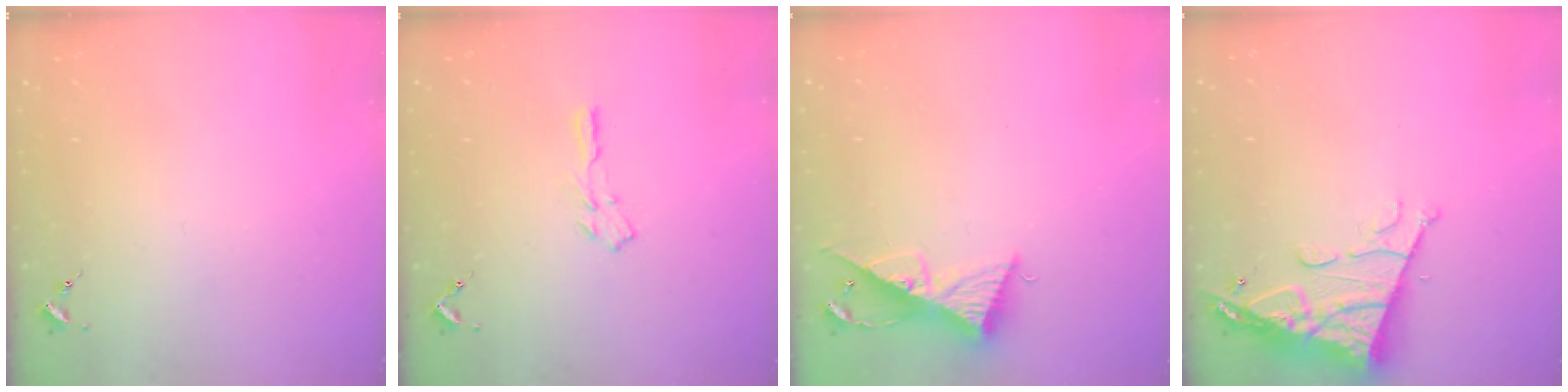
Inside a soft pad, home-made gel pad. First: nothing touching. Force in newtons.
{"total": 4.3, "press": 4.3, "slide": 0.3}
{"total": 9.8, "press": 9.8, "slide": 0.6}
{"total": 12.4, "press": 12.3, "slide": 1.3}